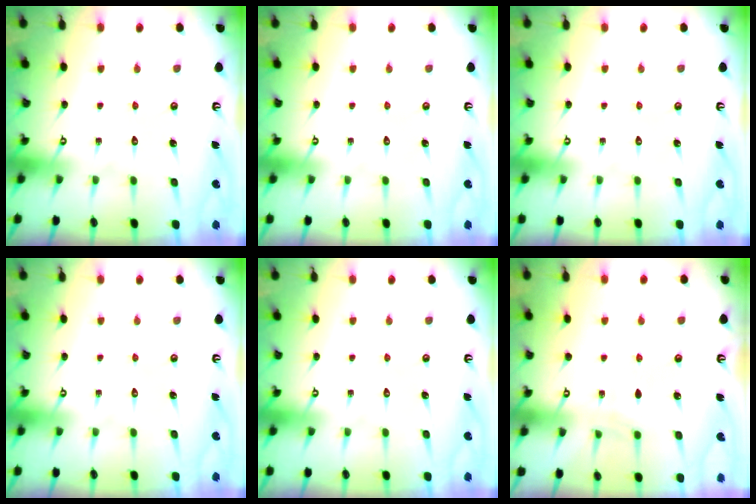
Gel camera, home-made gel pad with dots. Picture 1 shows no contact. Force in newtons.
{"total": 0.0}
{"total": 0.0}
{"total": 0.0}
{"total": 0.0}
{"total": 3.0, "press": 3.0, "slide": 0.5}